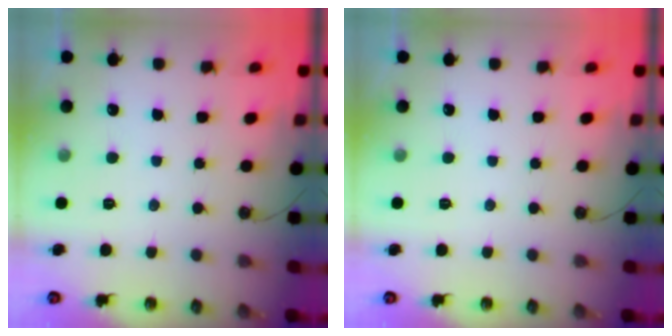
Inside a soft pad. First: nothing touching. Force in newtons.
{"total": 0.0}